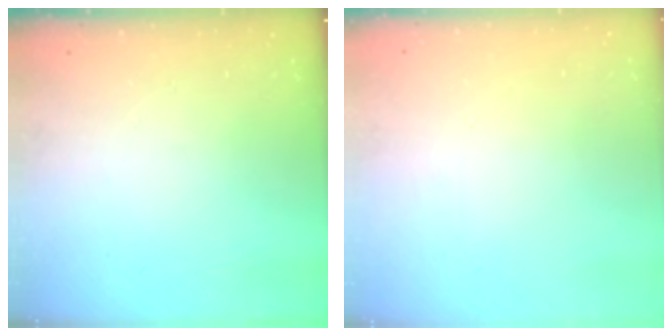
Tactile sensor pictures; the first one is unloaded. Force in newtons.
{"total": 2.0, "press": 2.0, "slide": 0.1}